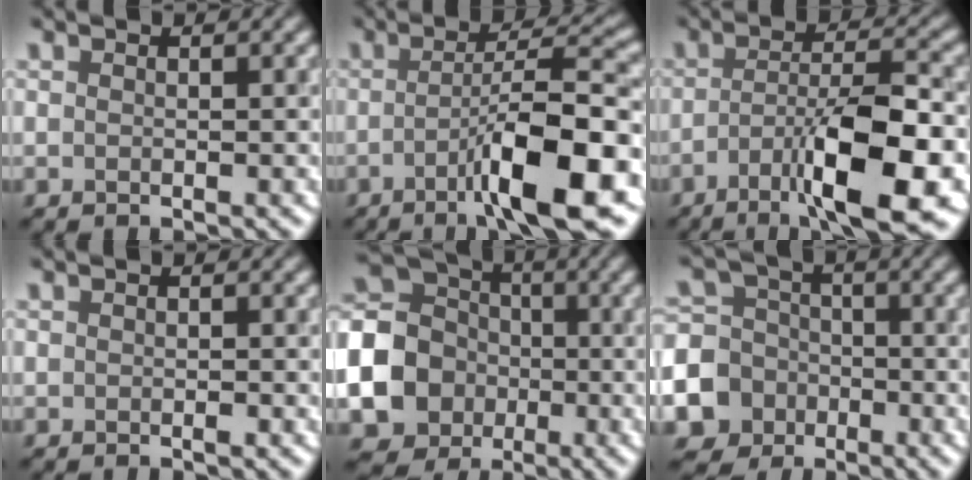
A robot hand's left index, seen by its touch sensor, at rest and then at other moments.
{"total": 9.6, "force": [-3.5, 1.7, 8.7], "torque": [-0.123, 0.013, -0.066]}
{"total": 9.8, "force": [-4.3, 2.1, 8.5], "torque": [-0.136, 0.006, -0.073]}
{"total": 0.5, "force": [-0.1, 0.3, 0.4], "torque": [-0.005, -0.001, -0.001]}
{"total": 19.1, "force": [-4.3, 17.7, 5.7], "torque": [-0.181, -0.021, -0.117]}
{"total": 10.2, "force": [-3.9, 9.1, 2.3], "torque": [-0.069, -0.023, -0.091]}